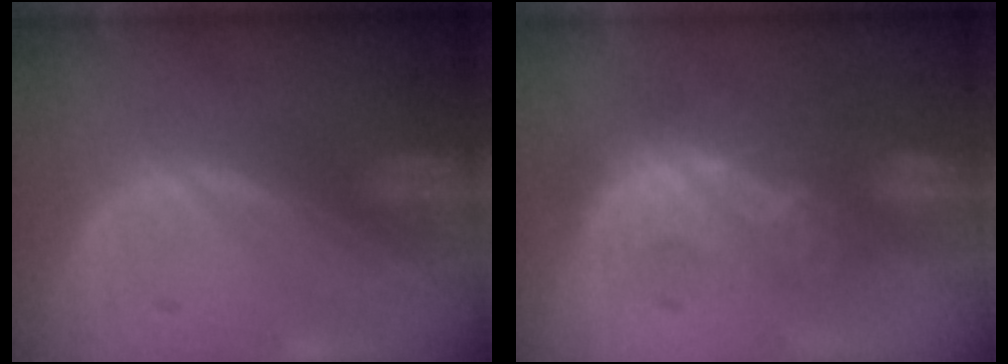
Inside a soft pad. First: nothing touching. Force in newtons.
{"total": 8.7, "press": 8.2, "slide": 2.8}